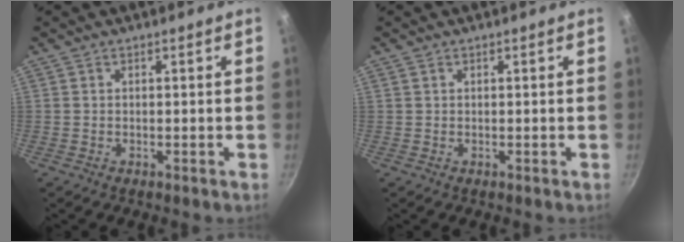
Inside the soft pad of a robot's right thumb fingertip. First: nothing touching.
{"total": 0.0}